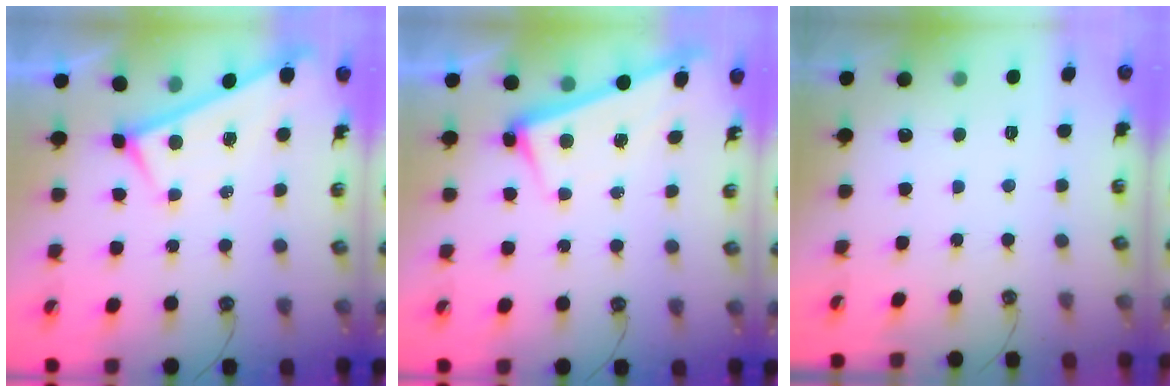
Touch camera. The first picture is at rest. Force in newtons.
{"total": 2.6, "press": 2.5, "slide": 0.6}
{"total": 0.0}